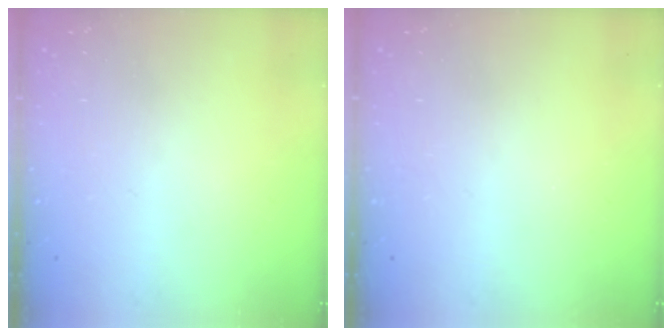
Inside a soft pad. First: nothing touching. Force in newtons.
{"total": 0.0}